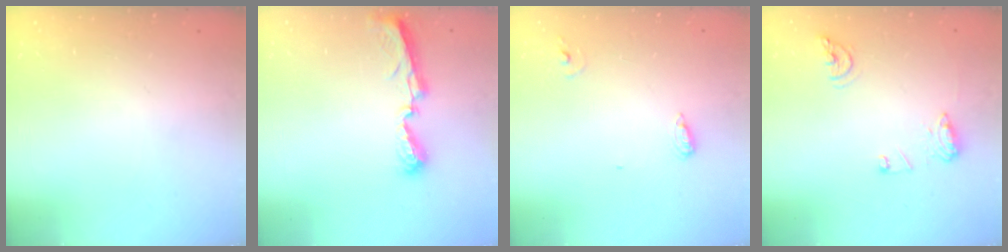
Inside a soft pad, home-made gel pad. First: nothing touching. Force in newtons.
{"total": 8.9, "press": 8.9, "slide": 0.2}
{"total": 6.0, "press": 5.8, "slide": 1.5}
{"total": 10.4, "press": 10.4, "slide": 1.0}